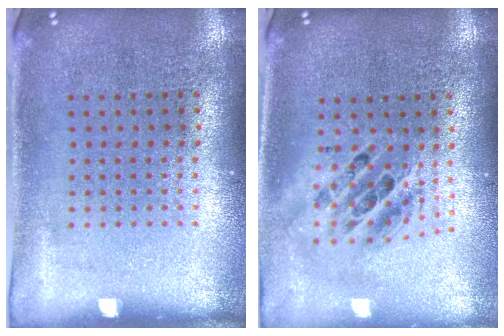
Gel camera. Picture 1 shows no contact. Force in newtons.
{"total": 1.8, "press": 1.5, "slide": 1.1}